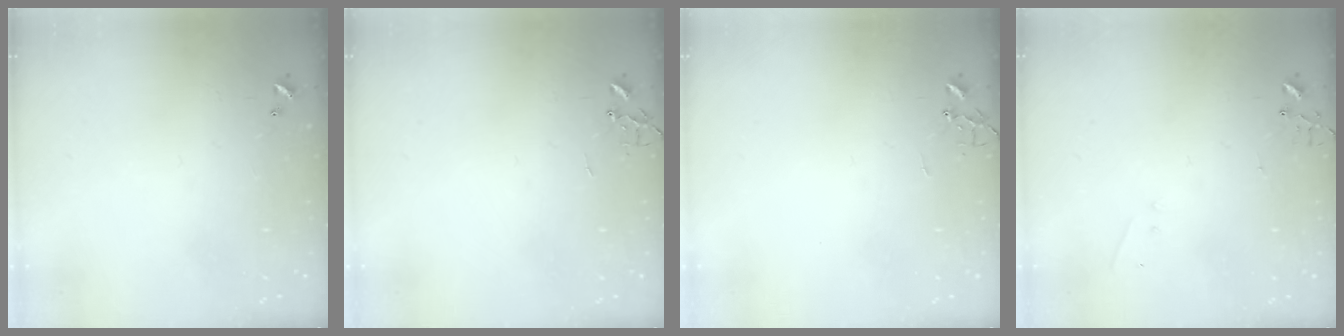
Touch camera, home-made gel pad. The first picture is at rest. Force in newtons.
{"total": 0.0}
{"total": 0.0}
{"total": 4.2, "press": 4.1, "slide": 0.6}